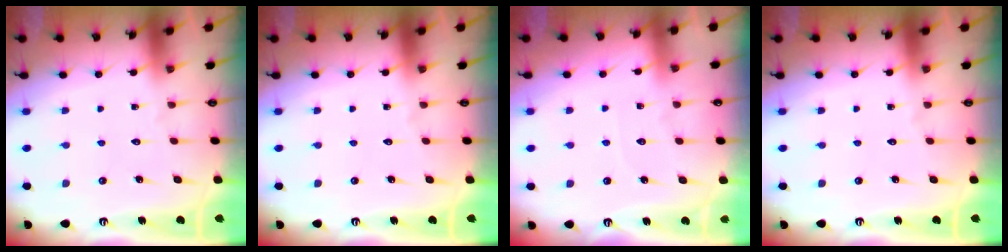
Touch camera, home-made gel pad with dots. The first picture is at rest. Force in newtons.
{"total": 0.0}
{"total": 2.4, "press": 2.4, "slide": 0.4}
{"total": 0.0}